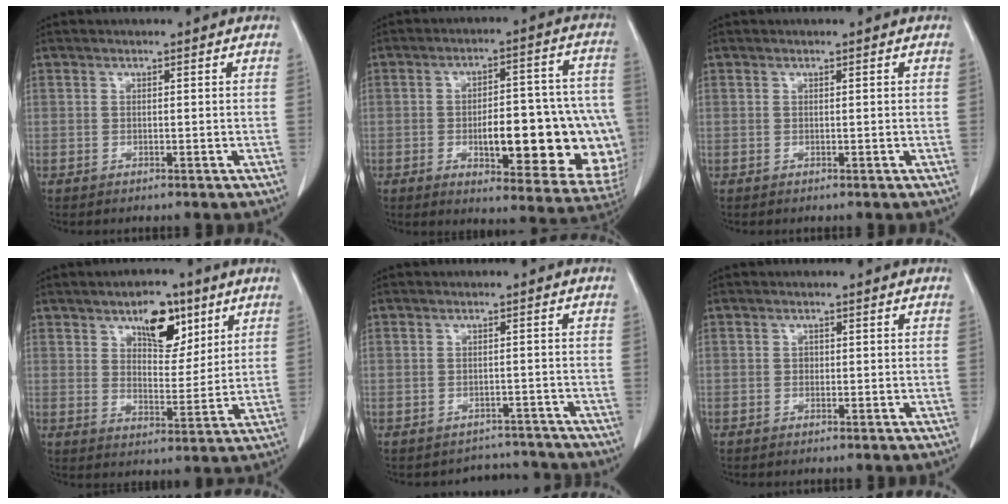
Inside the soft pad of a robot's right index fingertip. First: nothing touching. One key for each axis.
{"total": 22.2, "fx": -4.3, "fy": 6.4, "fz": 20.8, "tx": -0.193, "ty": 0.026, "tz": -0.031}
{"total": 0.0}
{"total": 8.8, "fx": 5.1, "fy": 4.1, "fz": 5.9, "tx": -0.088, "ty": 0.005, "tz": 0.083}
{"total": 4.0, "fx": -3.5, "fy": 1.4, "fz": -1.3, "tx": 0.017, "ty": 0.026, "tz": -0.043}
{"total": 0.6, "fx": 0.0, "fy": 0.5, "fz": 0.3, "tx": -0.001, "ty": 0.002, "tz": -0.001}